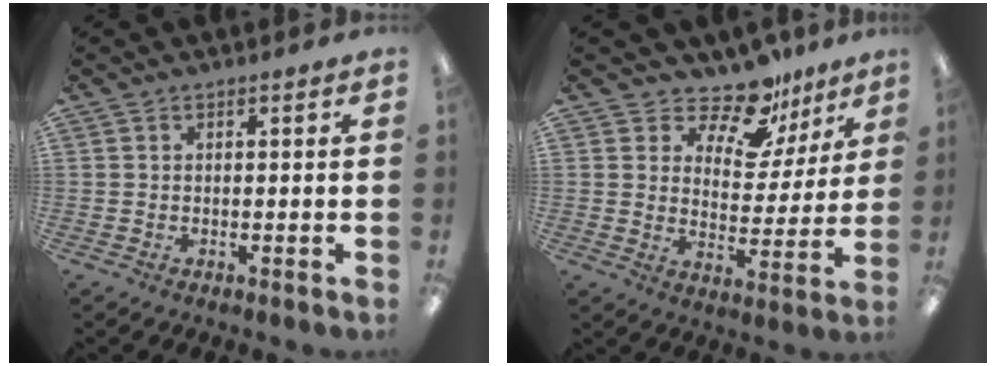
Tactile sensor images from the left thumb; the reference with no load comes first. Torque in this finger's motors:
{"motor_torque": [0.49, -0.24, -0.19, -0.33, -0.03]}